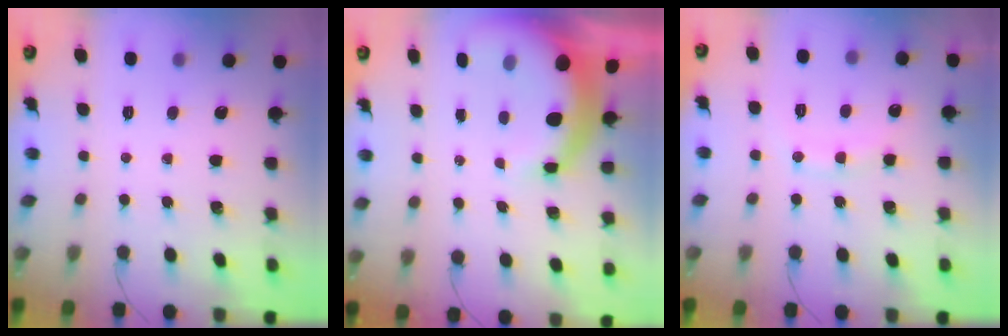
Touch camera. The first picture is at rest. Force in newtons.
{"total": 8.1, "press": 8.0, "slide": 1.3}
{"total": 10.1, "press": 10.0, "slide": 1.0}